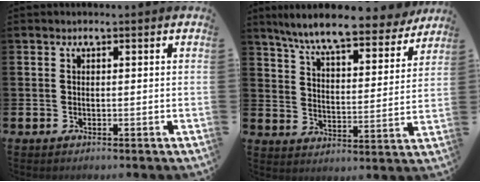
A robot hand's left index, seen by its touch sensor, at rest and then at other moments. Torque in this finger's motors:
{"motor_torque": [1.02, -1.12, 0.93, 0.21]}